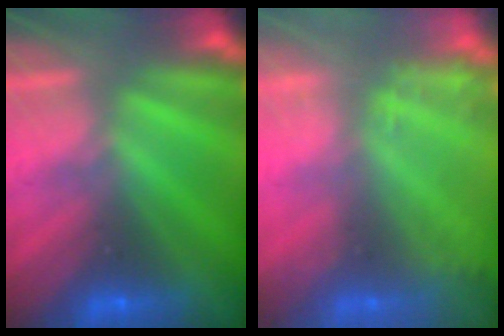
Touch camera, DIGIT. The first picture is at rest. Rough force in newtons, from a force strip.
{"total": 1.8}